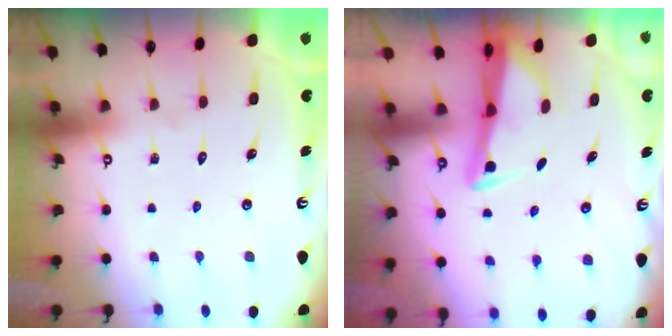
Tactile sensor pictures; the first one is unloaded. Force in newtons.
{"total": 2.5, "press": 2.5, "slide": 0.5}